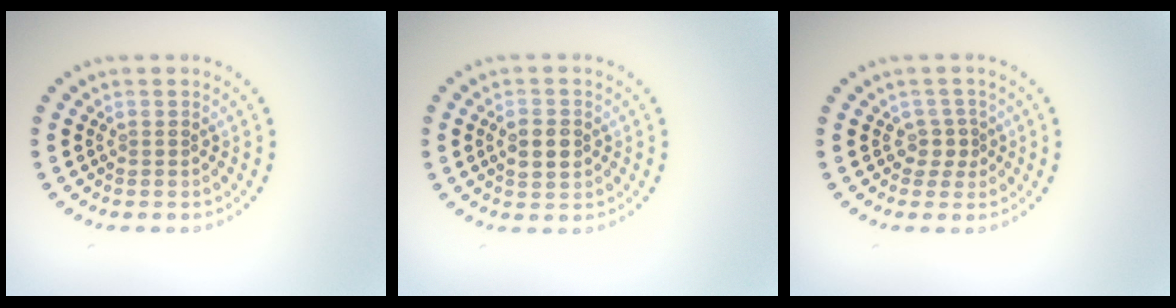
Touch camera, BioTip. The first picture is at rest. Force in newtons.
{"total": 2.7, "press": 2.7, "slide": 0.1}
{"total": 1.7, "press": 1.2, "slide": 1.2}